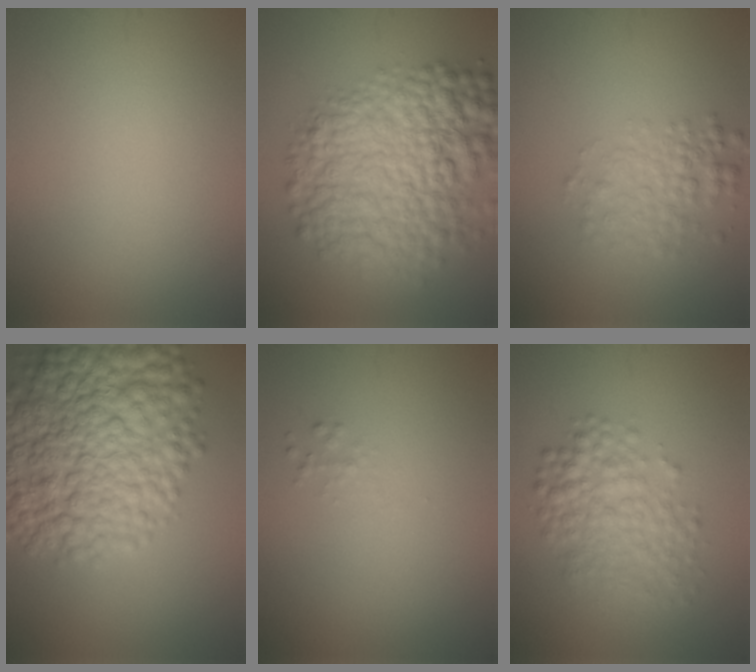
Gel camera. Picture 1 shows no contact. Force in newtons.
{"total": 10.4, "press": 10.4, "slide": 0.3}
{"total": 3.2, "press": 3.2, "slide": 0.1}
{"total": 12.1, "press": 12.1, "slide": 0.4}
{"total": 0.6, "press": 0.6, "slide": 0.0}
{"total": 5.0, "press": 5.0, "slide": 0.1}